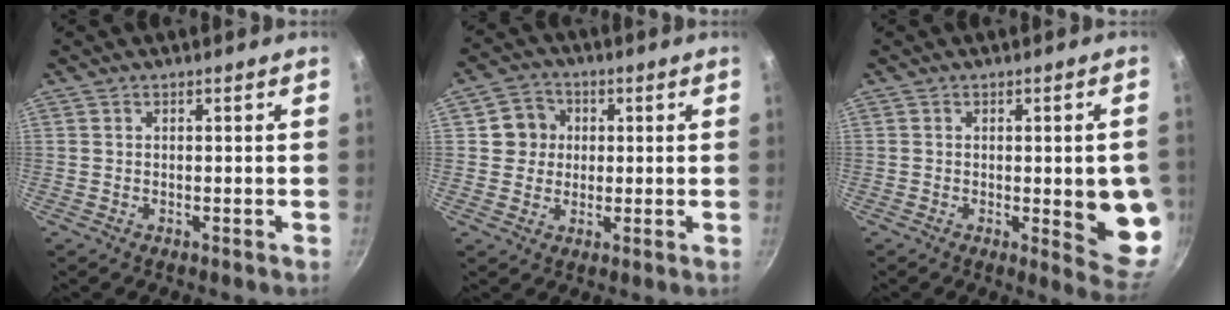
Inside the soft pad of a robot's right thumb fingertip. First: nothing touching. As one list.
[{"total": 6.0, "force": [1.0, 5.7, 1.8], "torque": [0.011, 0.007, 0.007]}, {"total": 10.7, "force": [-0.9, 3.1, 10.2], "torque": [-0.101, -0.012, -0.009]}]